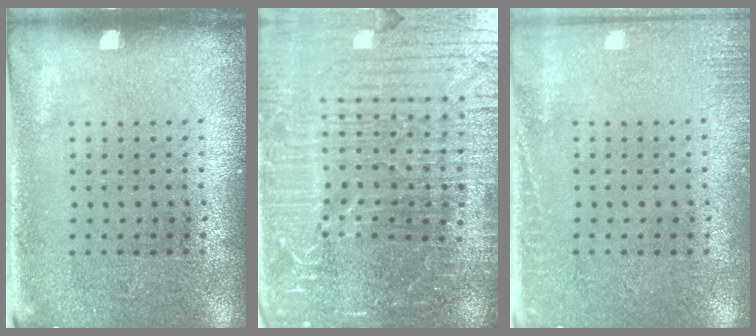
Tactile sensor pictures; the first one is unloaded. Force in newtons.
{"total": 7.1, "press": 6.2, "slide": 3.6}
{"total": 1.6, "press": 1.6, "slide": 0.4}